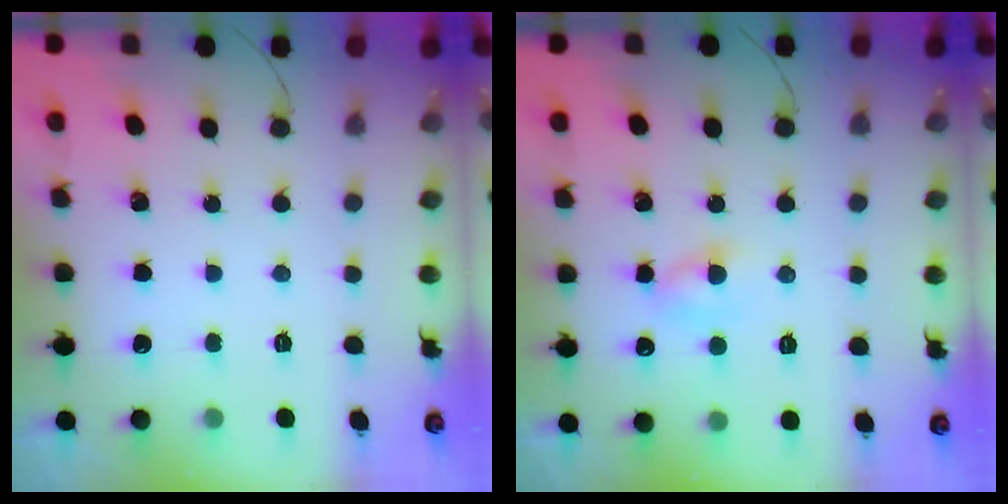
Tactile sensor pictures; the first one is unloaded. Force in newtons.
{"total": 2.8, "press": 2.6, "slide": 1.1}